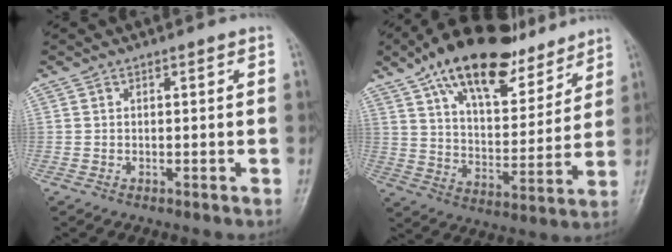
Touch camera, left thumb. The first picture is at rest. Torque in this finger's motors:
{"motor_torque": [1.34, 1.34, 1.38, -1.38, 0.40]}